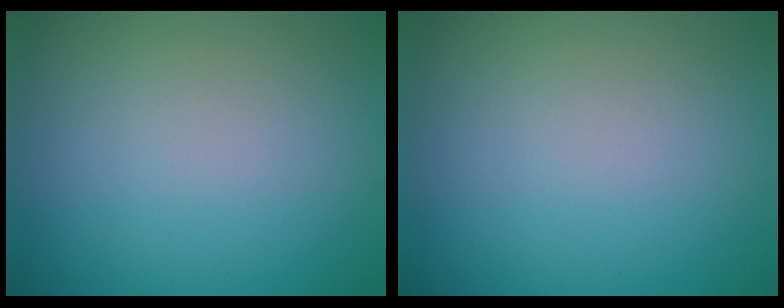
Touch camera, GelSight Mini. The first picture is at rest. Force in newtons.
{"total": 0.0}